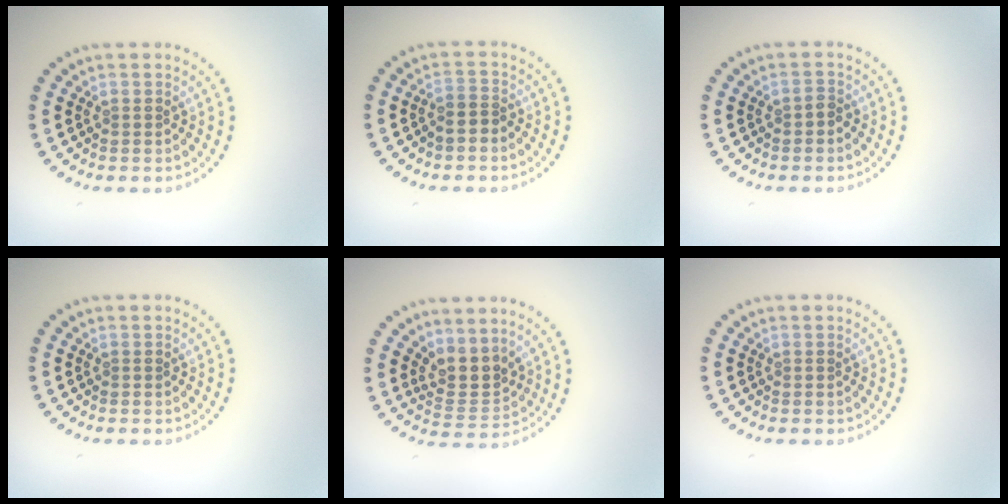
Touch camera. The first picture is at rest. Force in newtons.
{"total": 1.6, "press": 1.4, "slide": 0.8}
{"total": 0.8, "press": 0.7, "slide": 0.4}
{"total": 0.0}
{"total": 2.8, "press": 2.0, "slide": 1.9}
{"total": 0.0}